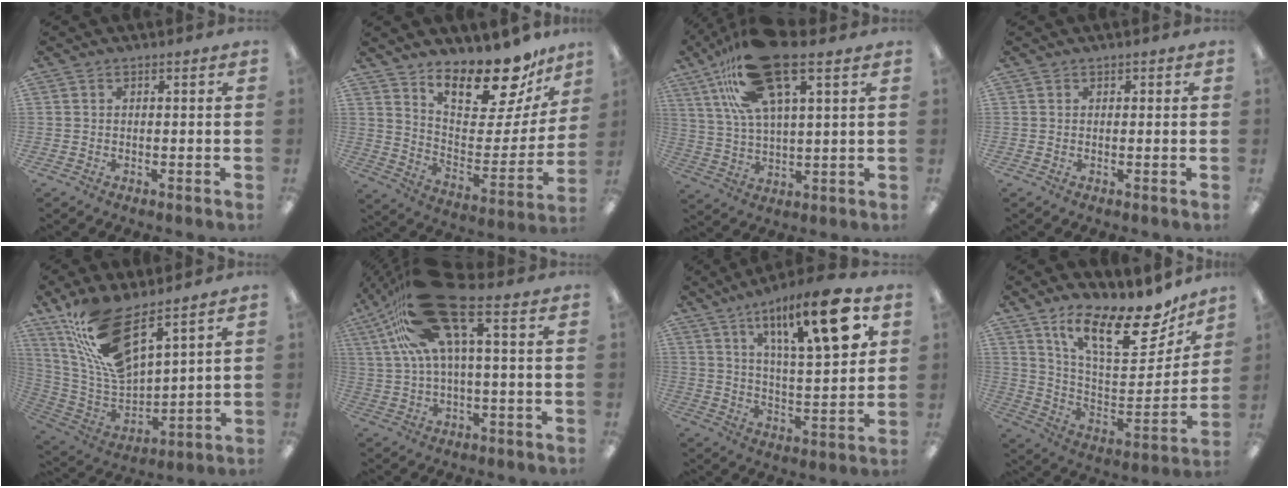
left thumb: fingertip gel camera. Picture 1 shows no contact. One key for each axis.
{"total": 19.1, "fx": 15.9, "fy": 5.8, "fz": 8.9, "tx": -0.137, "ty": -0.126, "tz": 0.270}
{"total": 20.4, "fx": 12.3, "fy": 7.1, "fz": 14.7, "tx": -0.265, "ty": -0.037, "tz": 0.211}
{"total": 0.6, "fx": 0.4, "fy": 0.4, "fz": 0.0, "tx": 0.000, "ty": 0.001, "tz": 0.008}
{"total": 17.2, "fx": 11.7, "fy": 6.0, "fz": 11.2, "tx": -0.241, "ty": -0.068, "tz": 0.210}
{"total": 21.4, "fx": 9.3, "fy": 7.1, "fz": 17.9, "tx": -0.347, "ty": -0.016, "tz": 0.162}
{"total": 20.2, "fx": 10.5, "fy": 5.9, "fz": 16.2, "tx": -0.241, "ty": -0.050, "tz": 0.156}
{"total": 21.2, "fx": 14.5, "fy": 7.8, "fz": 13.4, "tx": -0.201, "ty": -0.097, "tz": 0.246}